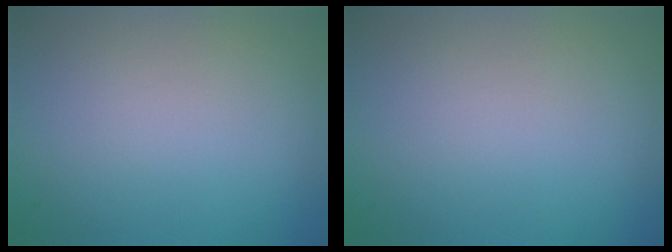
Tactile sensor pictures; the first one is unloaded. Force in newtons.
{"total": 0.0}